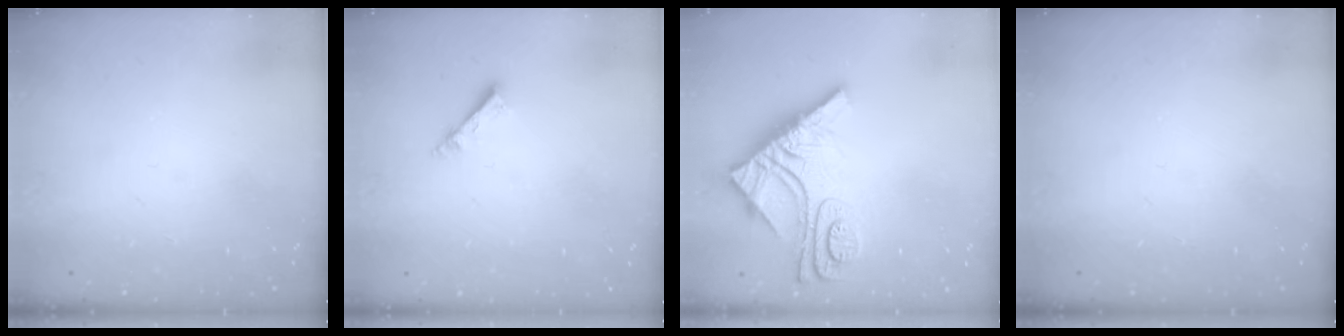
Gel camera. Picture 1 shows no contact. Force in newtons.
{"total": 2.6, "press": 2.5, "slide": 0.2}
{"total": 12.6, "press": 12.5, "slide": 1.2}
{"total": 0.0}